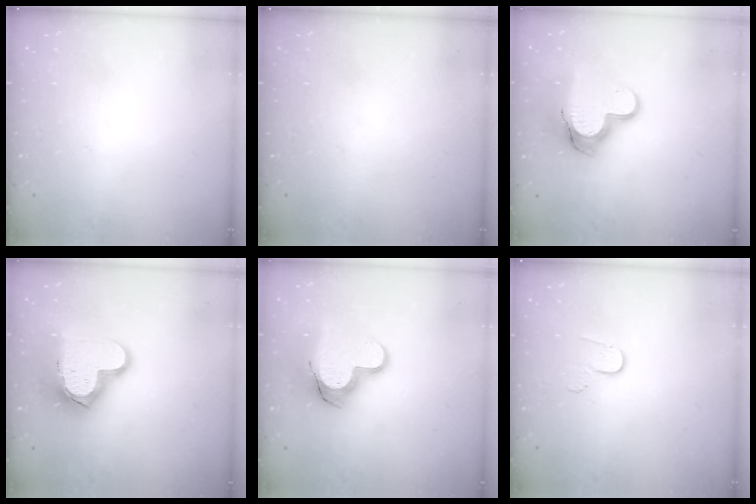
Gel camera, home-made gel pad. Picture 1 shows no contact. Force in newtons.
{"total": 0.0}
{"total": 13.7, "press": 13.7, "slide": 1.3}
{"total": 15.5, "press": 15.5, "slide": 1.3}
{"total": 13.4, "press": 13.4, "slide": 1.1}
{"total": 4.5, "press": 4.5, "slide": 0.3}